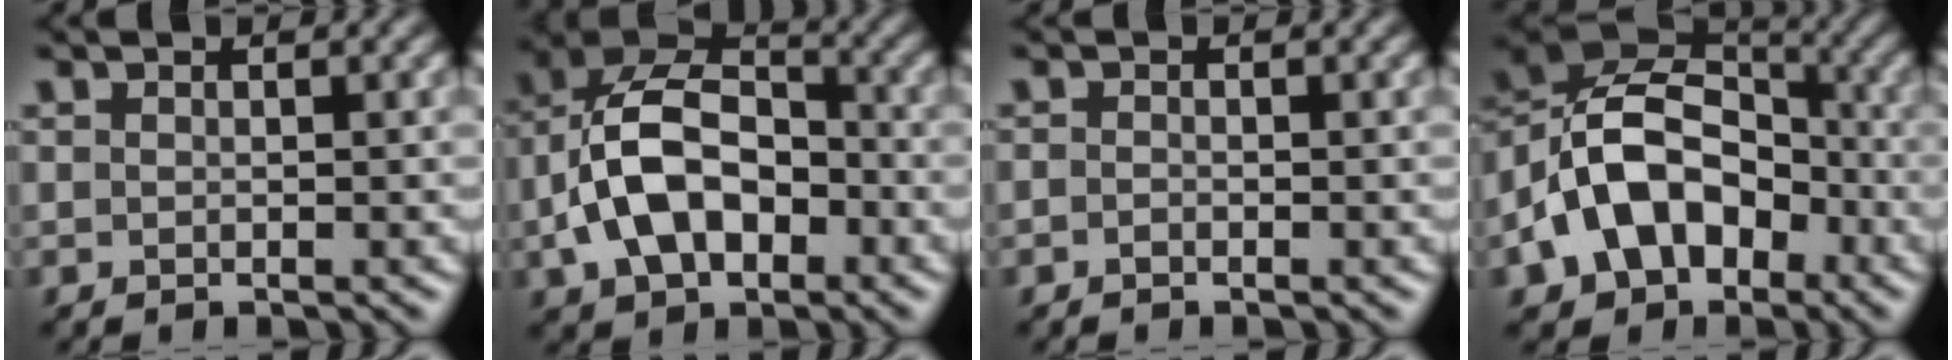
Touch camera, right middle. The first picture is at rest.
{"total": 9.4, "force": [-2.1, 6.2, 6.8], "torque": [-0.136, 0.014, -0.046]}
{"total": 0.5, "force": [-0.5, 0.2, 0.2], "torque": [-0.005, -0.001, -0.010]}
{"total": 11.3, "force": [-4.1, 7.9, 7.0], "torque": [-0.124, 0.007, -0.082]}